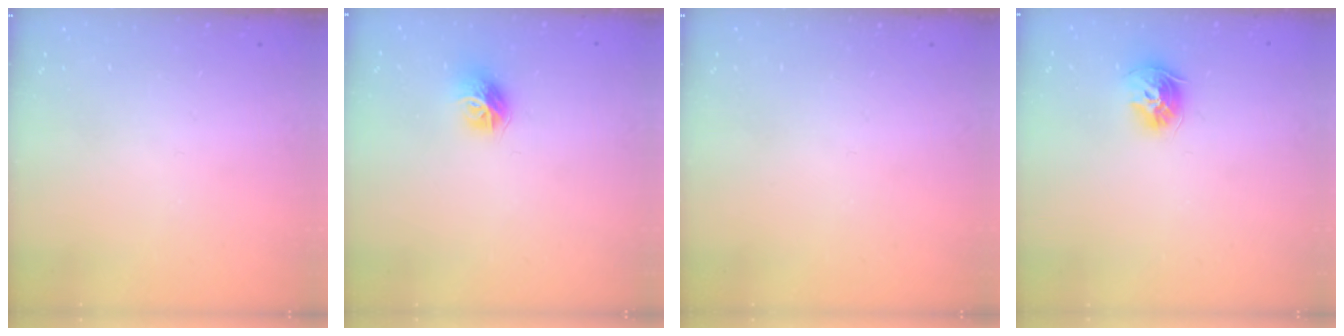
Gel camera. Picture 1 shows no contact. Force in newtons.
{"total": 9.4, "press": 9.4, "slide": 0.5}
{"total": 0.0}
{"total": 9.5, "press": 9.4, "slide": 0.9}